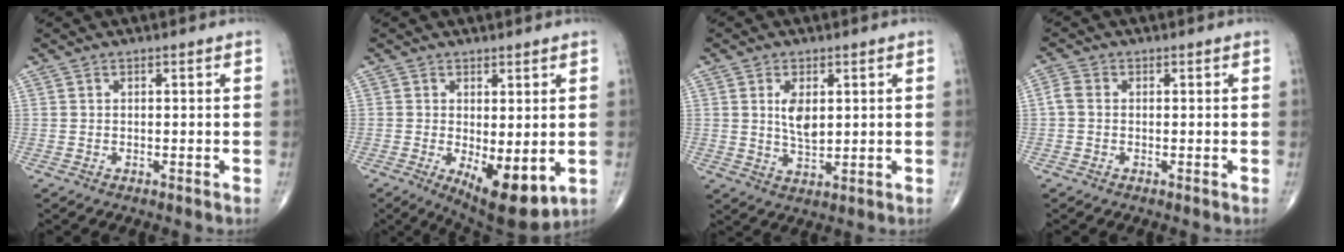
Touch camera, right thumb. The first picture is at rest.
{"total": 10.2, "force": [-2.1, 4.0, 9.1], "torque": [-0.130, -0.025, -0.019]}
{"total": 5.6, "force": [1.3, 2.9, 4.6], "torque": [-0.074, -0.013, 0.028]}
{"total": 2.3, "force": [-0.2, 1.7, 1.5], "torque": [-0.031, 0.004, -0.012]}